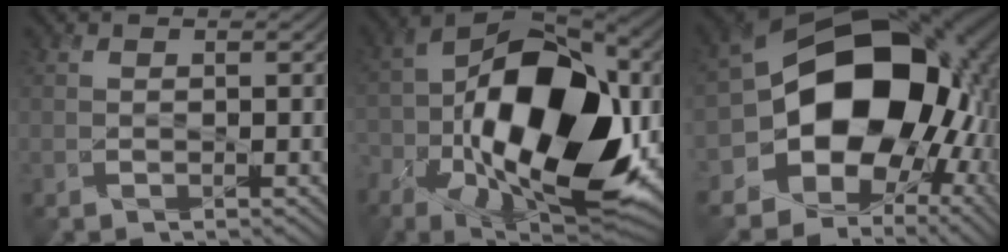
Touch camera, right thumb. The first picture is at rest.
{"total": 20.2, "force": [-4.5, 11.1, 16.3], "torque": [-0.303, -0.021, -0.067]}
{"total": 18.5, "force": [-0.8, 14.5, 11.5], "torque": [-0.181, -0.017, -0.004]}